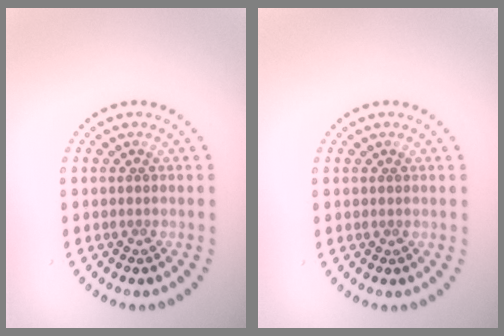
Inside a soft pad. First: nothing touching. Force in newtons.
{"total": 0.0}